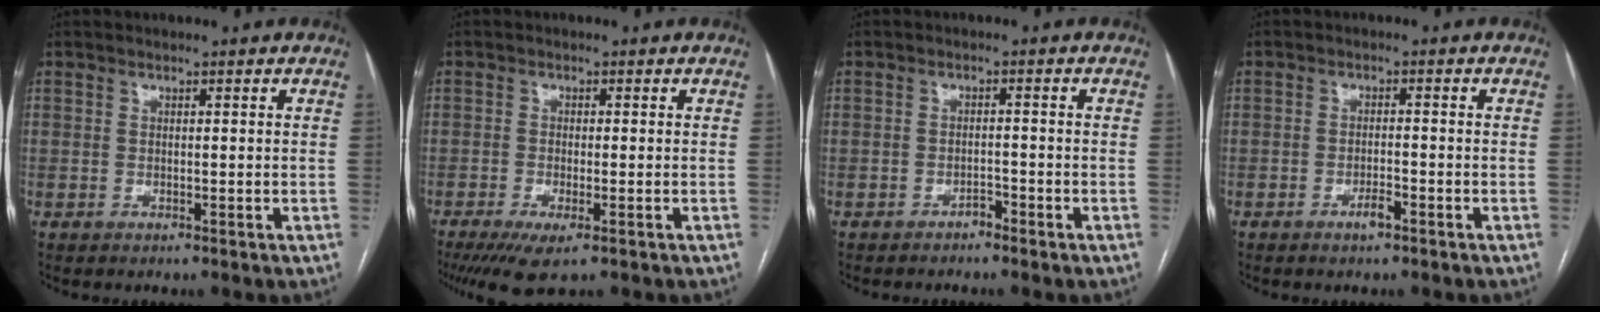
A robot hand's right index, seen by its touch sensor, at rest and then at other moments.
{"total": 5.5, "force": [-3.2, 1.2, 4.3], "torque": [-0.074, -0.014, -0.053]}
{"total": 1.5, "force": [-1.3, 0.4, 0.6], "torque": [-0.007, 0.002, -0.020]}
{"total": 2.1, "force": [-1.3, 0.4, 1.5], "torque": [-0.026, 0.001, -0.022]}